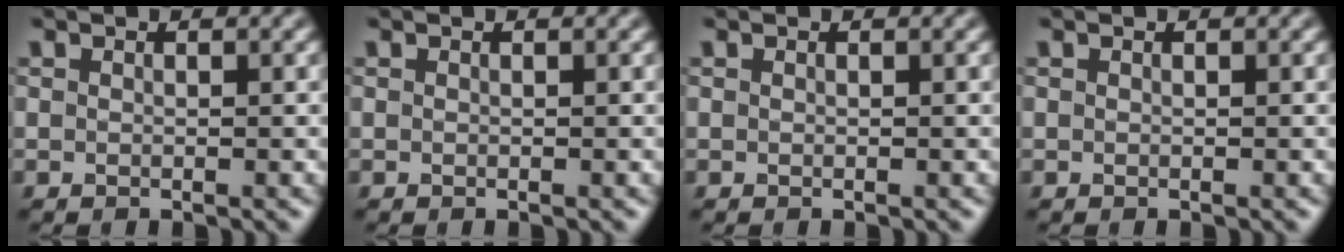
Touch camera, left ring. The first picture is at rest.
{"total": 0.0}
{"total": 0.0}
{"total": 0.0}